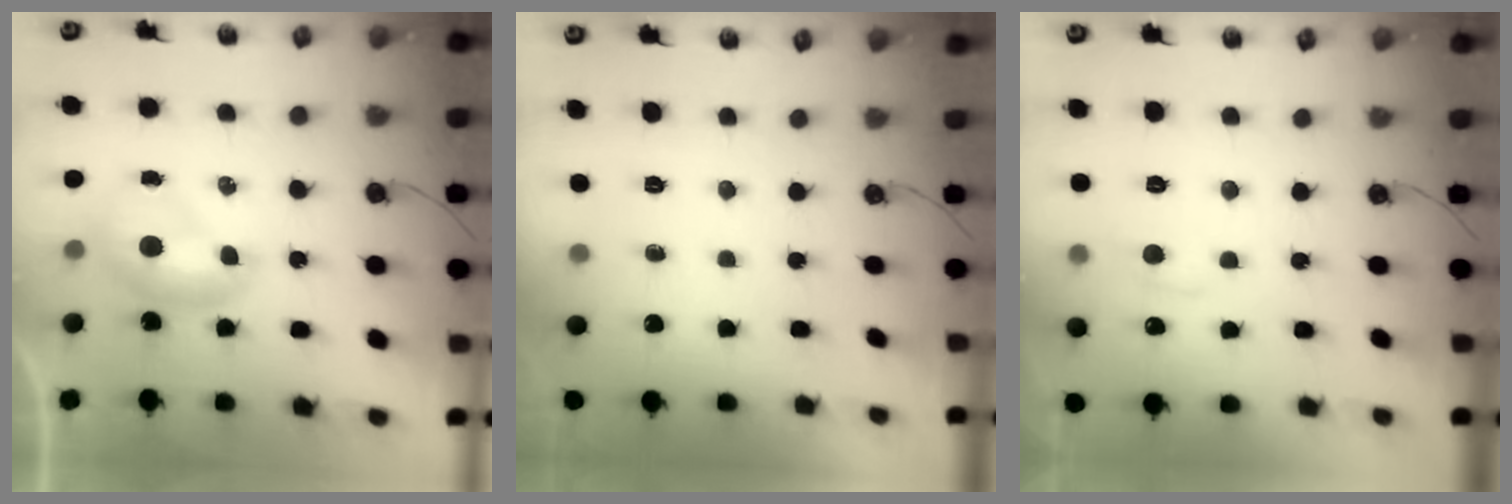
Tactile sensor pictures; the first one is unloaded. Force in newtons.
{"total": 0.0}
{"total": 0.8, "press": 0.4, "slide": 0.6}